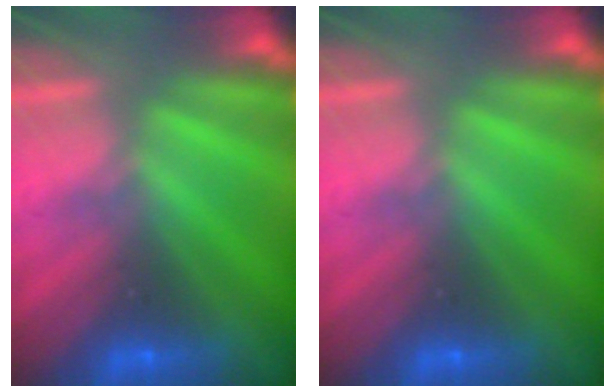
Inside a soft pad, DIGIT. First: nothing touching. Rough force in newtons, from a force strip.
{"total": 0.0}